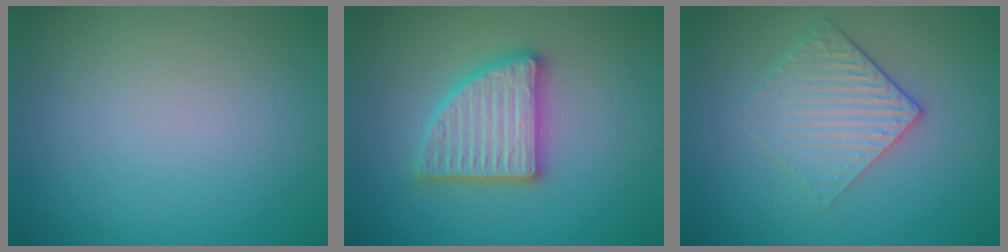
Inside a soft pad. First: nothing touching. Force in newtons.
{"total": 4.8, "press": 4.7, "slide": 0.8}
{"total": 3.2, "press": 2.6, "slide": 1.8}